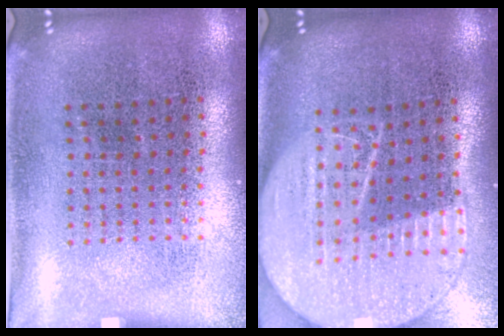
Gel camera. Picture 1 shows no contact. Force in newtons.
{"total": 2.1, "press": 1.9, "slide": 1.0}